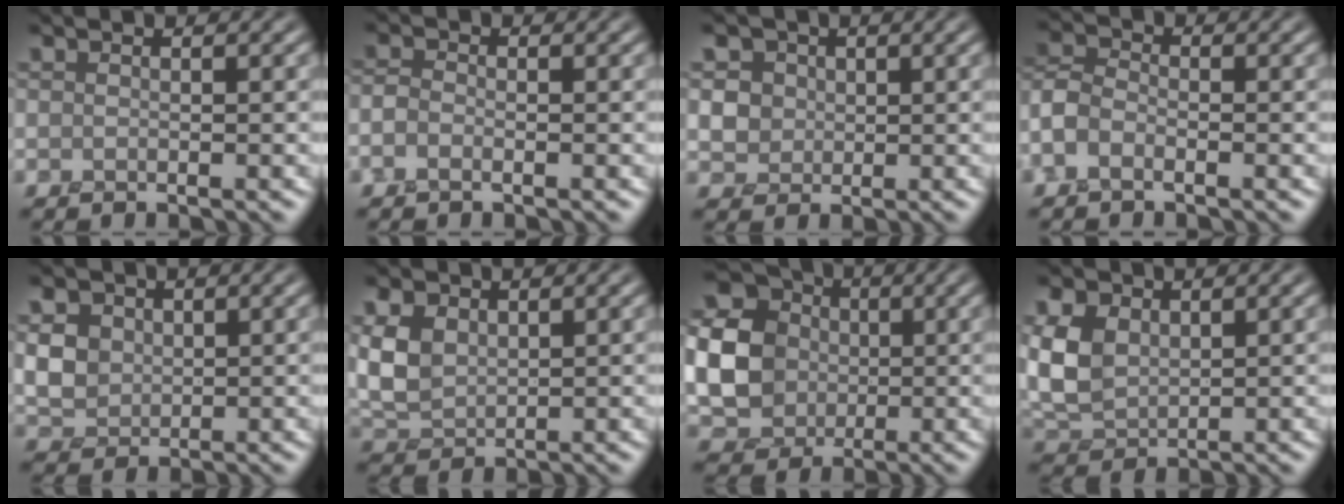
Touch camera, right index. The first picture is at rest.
{"total": 0.8, "force": [-0.7, 0.2, 0.2], "torque": [-0.006, 0.000, -0.015]}
{"total": 4.8, "force": [1.9, 3.9, 2.1], "torque": [-0.039, 0.013, 0.024]}
{"total": 2.4, "force": [-1.7, 1.2, 1.2], "torque": [-0.032, 0.005, -0.044]}
{"total": 4.8, "force": [1.5, 3.8, 2.5], "torque": [-0.072, 0.016, 0.029]}
{"total": 4.1, "force": [1.1, 2.8, 2.7], "torque": [-0.070, 0.003, 0.024]}
{"total": 16.8, "force": [1.9, 15.6, 6.0], "torque": [-0.182, 0.011, 0.001]}
{"total": 4.7, "force": [1.2, 3.3, 3.1], "torque": [-0.079, 0.003, 0.024]}